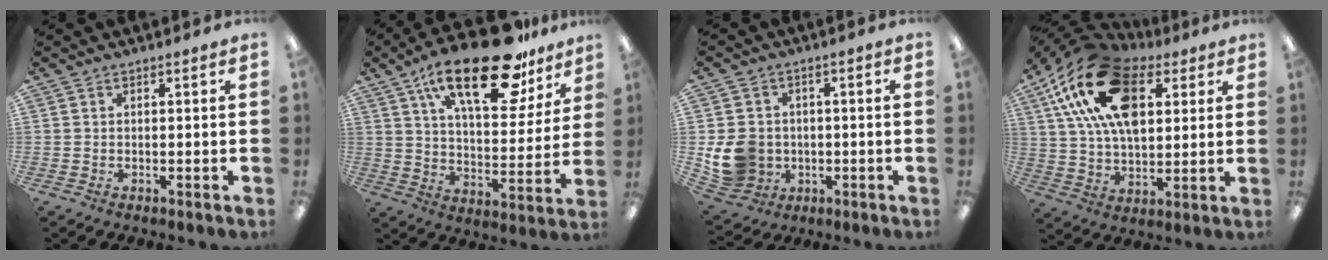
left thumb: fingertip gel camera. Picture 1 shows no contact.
{"total": 24.2, "force": [15.5, 9.7, 15.9], "torque": [-0.247, -0.080, 0.257]}
{"total": 10.4, "force": [-1.3, 9.5, 4.1], "torque": [-0.104, 0.015, -0.014]}
{"total": 24.0, "force": [10.0, 14.0, 16.7], "torque": [-0.306, -0.015, 0.173]}